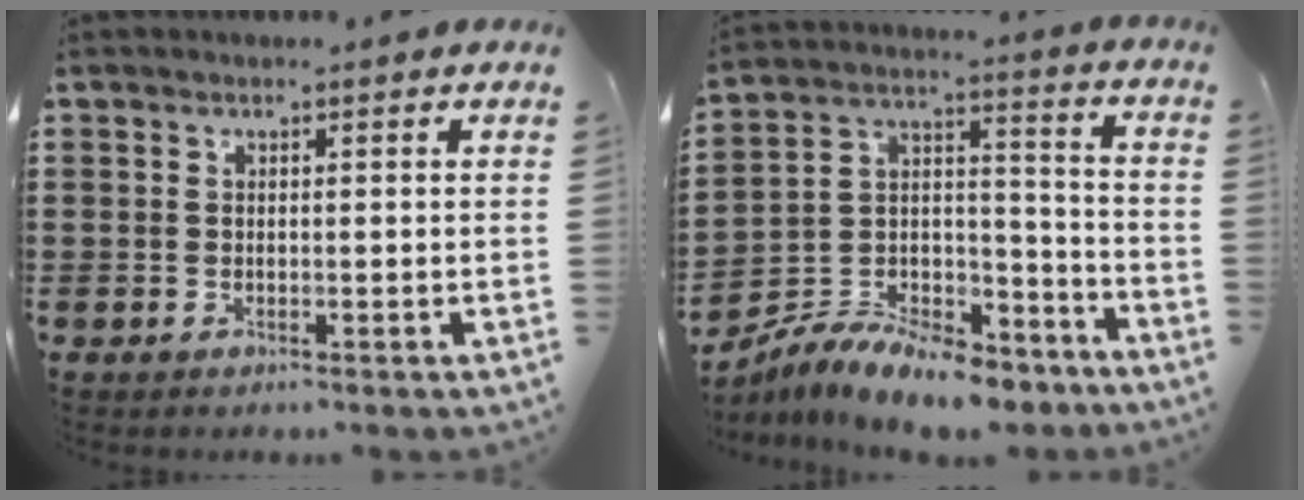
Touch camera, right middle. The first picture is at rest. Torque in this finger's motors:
{"motor_torque": [2.14, 0.00, 0.53, 0.16]}